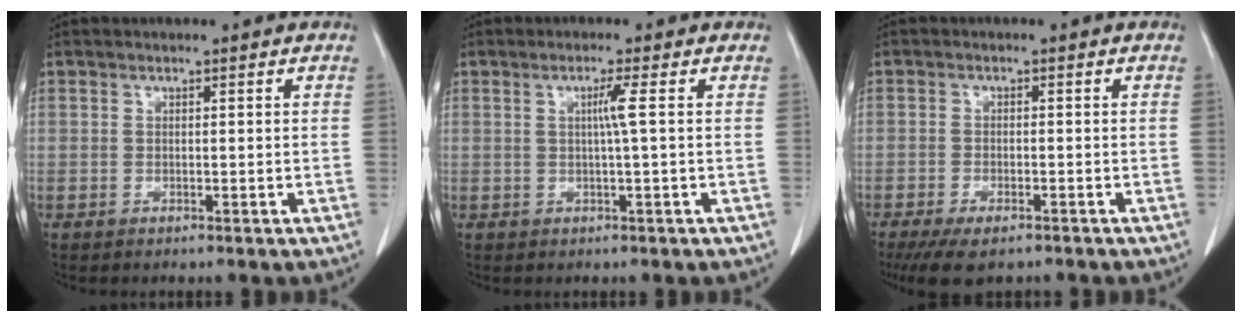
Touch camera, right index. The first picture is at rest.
{"total": 2.4, "force": [0.3, -0.8, 2.3], "torque": [-0.044, -0.002, 0.006]}
{"total": 6.6, "force": [-5.0, 2.2, 3.8], "torque": [-0.059, -0.011, -0.079]}